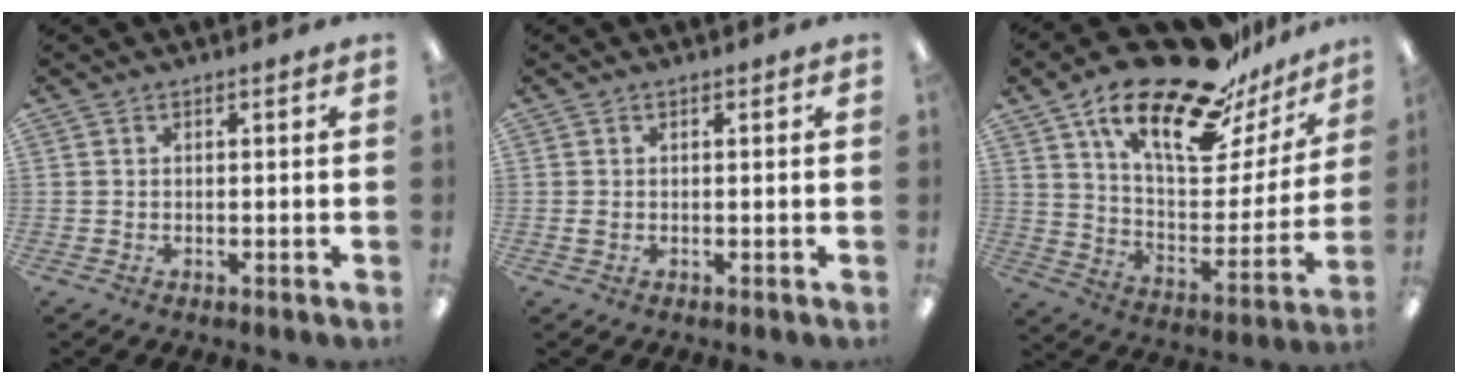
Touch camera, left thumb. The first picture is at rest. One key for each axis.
{"total": 0.9, "fx": 0.1, "fy": 0.5, "fz": 0.7, "tx": -0.014, "ty": 0.003, "tz": 0.001}
{"total": 24.0, "fx": 18.2, "fy": 7.6, "fz": 13.6, "tx": -0.222, "ty": -0.121, "tz": 0.305}